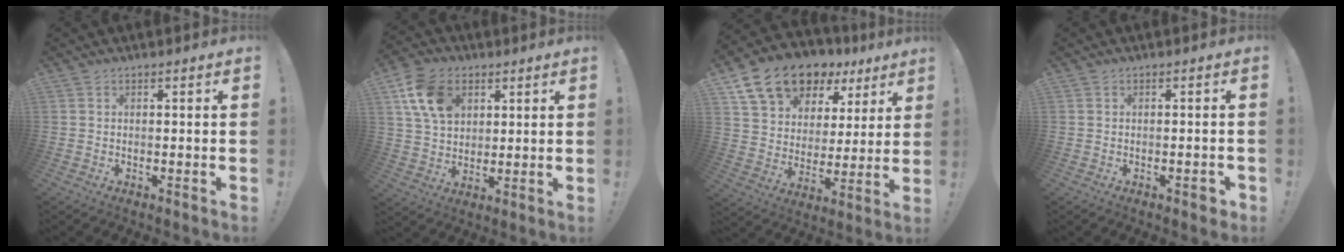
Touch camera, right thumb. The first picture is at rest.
{"total": 13.4, "force": [5.7, 9.7, 7.1], "torque": [-0.129, -0.009, 0.115]}
{"total": 16.5, "force": [11.1, 10.1, 6.9], "torque": [-0.119, -0.065, 0.208]}
{"total": 2.5, "force": [-1.4, 0.9, 1.8], "torque": [-0.031, 0.011, -0.022]}